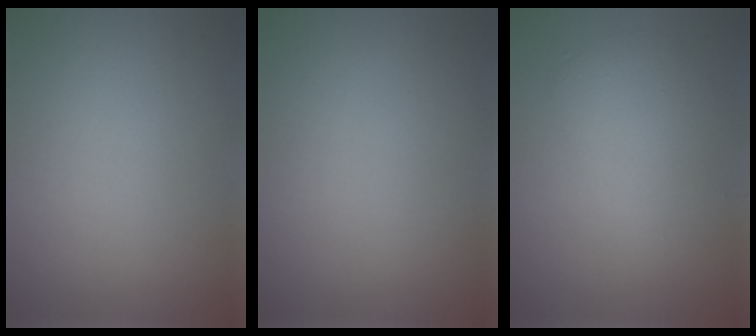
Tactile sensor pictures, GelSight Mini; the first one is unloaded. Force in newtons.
{"total": 0.0}
{"total": 3.2, "press": 3.2, "slide": 0.2}